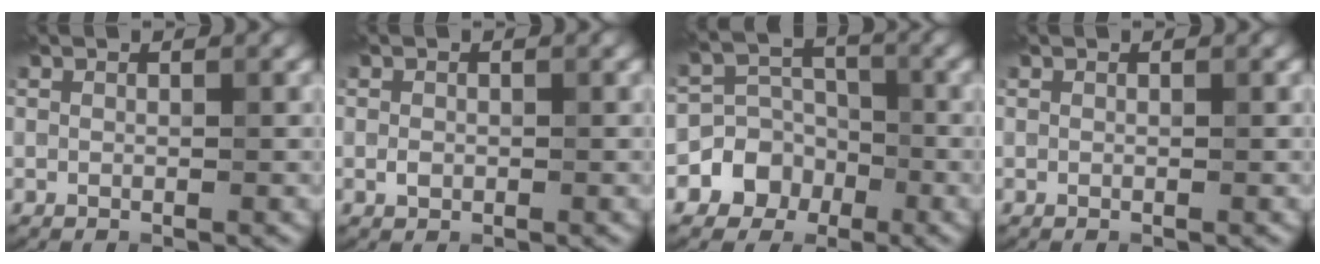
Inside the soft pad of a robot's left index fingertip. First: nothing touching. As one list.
[{"total": 0.9, "force": [-0.1, 0.7, 0.5], "torque": [-0.008, -0.003, -0.004]}, {"total": 5.4, "force": [-2.6, 4.6, 1.0], "torque": [0.018, 0.000, -0.070]}, {"total": 0.0}]